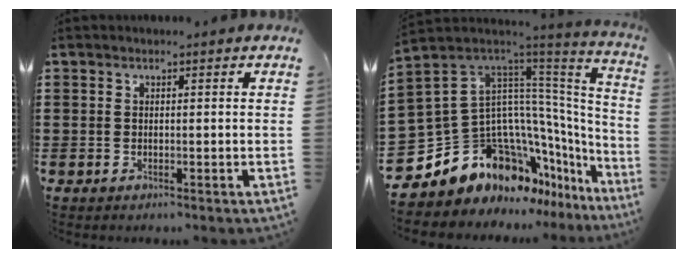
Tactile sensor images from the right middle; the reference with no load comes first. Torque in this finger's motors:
{"motor_torque": [1.71, -0.43, 0.82, 0.21]}